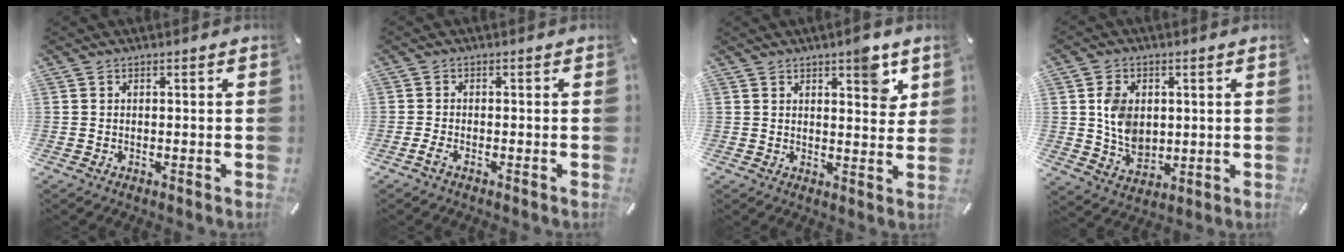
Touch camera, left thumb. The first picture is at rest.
{"total": 1.7, "force": [-1.0, 0.5, 1.2], "torque": [-0.021, 0.001, -0.018]}
{"total": 6.6, "force": [4.2, 2.9, 4.2], "torque": [-0.028, -0.029, 0.064]}
{"total": 8.7, "force": [1.1, 7.1, 4.9], "torque": [-0.107, 0.005, 0.021]}